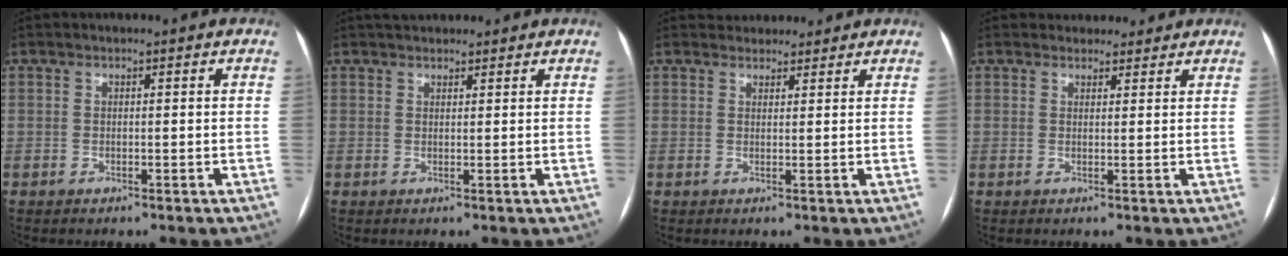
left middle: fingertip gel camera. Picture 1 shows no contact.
{"total": 4.6, "force": [4.1, 1.5, 1.5], "torque": [-0.016, 0.035, 0.058]}
{"total": 4.5, "force": [4.2, 1.8, 0.4], "torque": [0.003, 0.019, 0.054]}
{"total": 3.8, "force": [3.5, 1.6, 0.1], "torque": [0.007, 0.010, 0.041]}